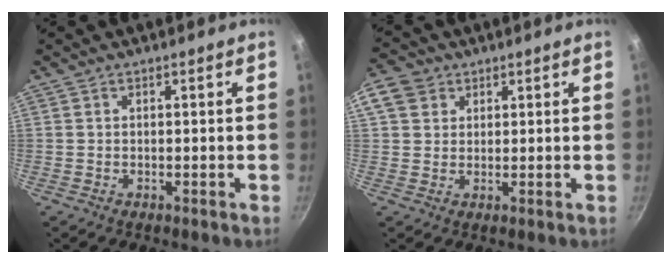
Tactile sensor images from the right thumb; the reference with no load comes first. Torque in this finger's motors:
{"motor_torque": [-1.16, 2.24, 1.80, 0.48, 0.27]}